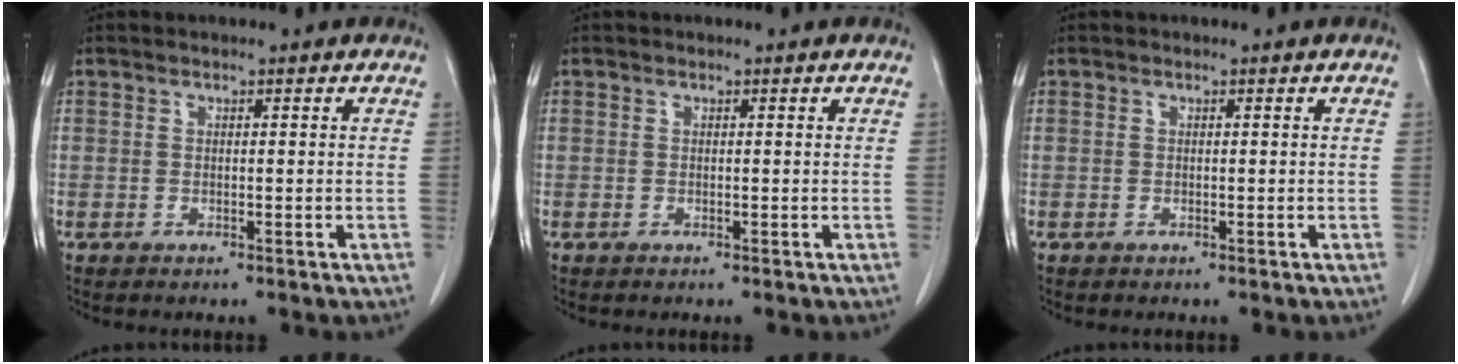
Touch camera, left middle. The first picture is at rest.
{"total": 0.0}
{"total": 0.0}